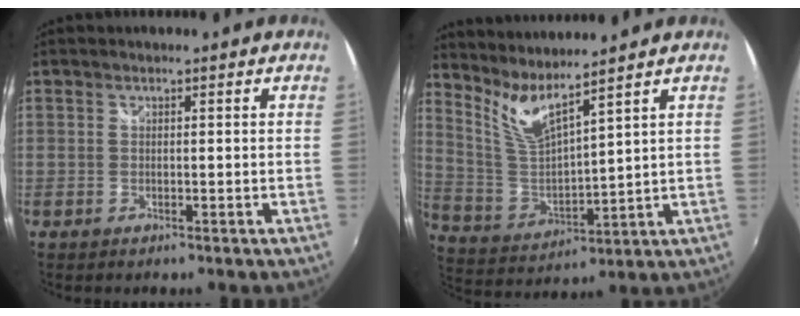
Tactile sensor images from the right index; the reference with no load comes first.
{"total": 7.9, "force": [6.7, -0.1, 4.2], "torque": [-0.085, -0.023, 0.143]}